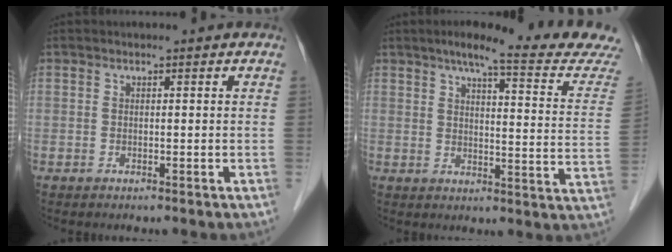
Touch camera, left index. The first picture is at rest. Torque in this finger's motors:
{"motor_torque": [0.57, -0.63, 0.12, -0.01]}